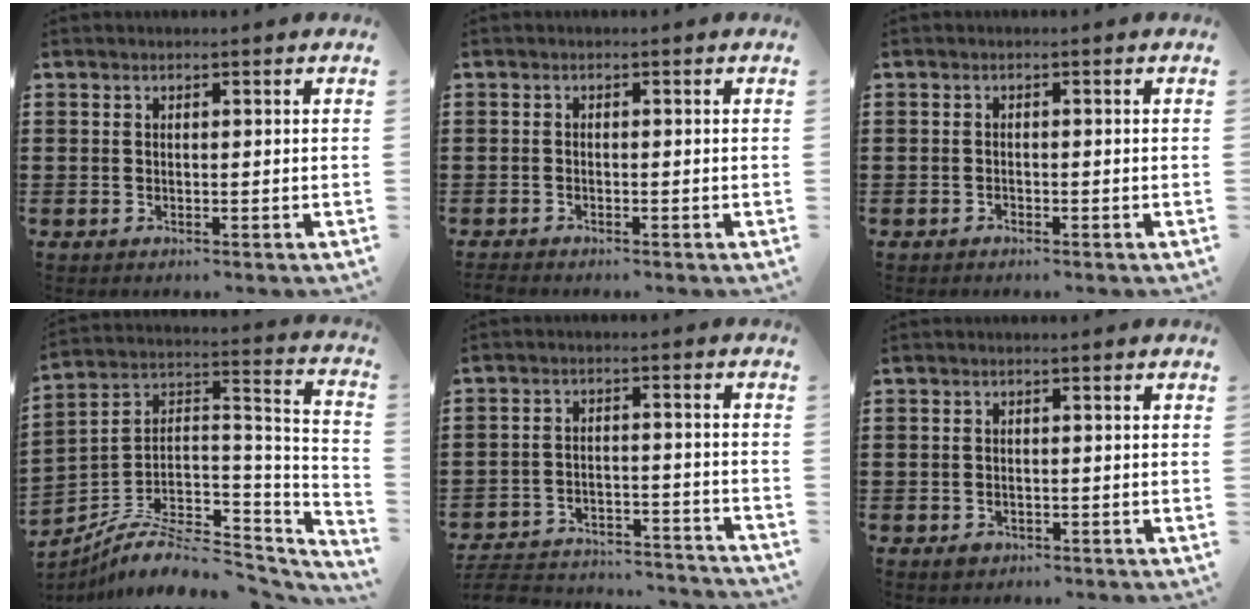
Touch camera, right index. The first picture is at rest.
{"total": 0.6, "force": [-0.6, 0.1, 0.1], "torque": [-0.003, -0.003, -0.011]}
{"total": 0.5, "force": [-0.4, 0.3, 0.1], "torque": [-0.003, 0.000, -0.009]}
{"total": 8.0, "force": [-5.7, 3.0, 4.8], "torque": [-0.083, 0.006, -0.107]}
{"total": 5.9, "force": [-5.6, 0.9, 1.3], "torque": [-0.032, 0.004, -0.114]}
{"total": 1.1, "force": [-0.6, 0.9, 0.4], "torque": [-0.009, 0.001, -0.014]}